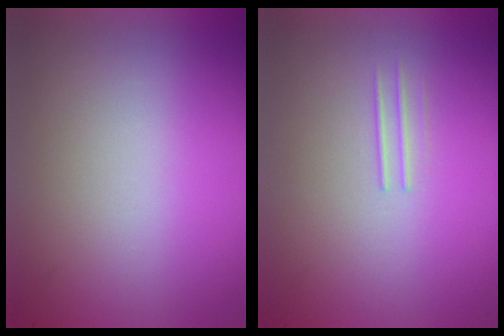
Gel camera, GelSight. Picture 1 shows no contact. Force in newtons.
{"total": 1.2}